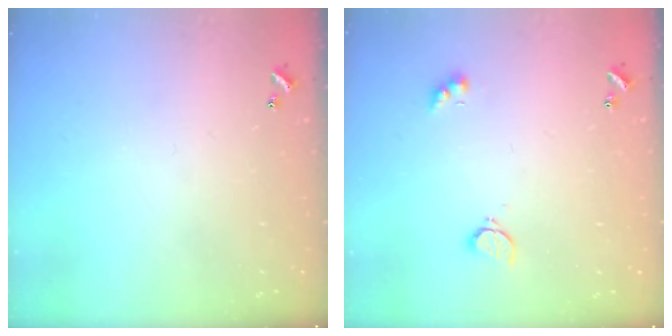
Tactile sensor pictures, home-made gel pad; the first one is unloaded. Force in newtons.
{"total": 2.9, "press": 2.8, "slide": 0.7}